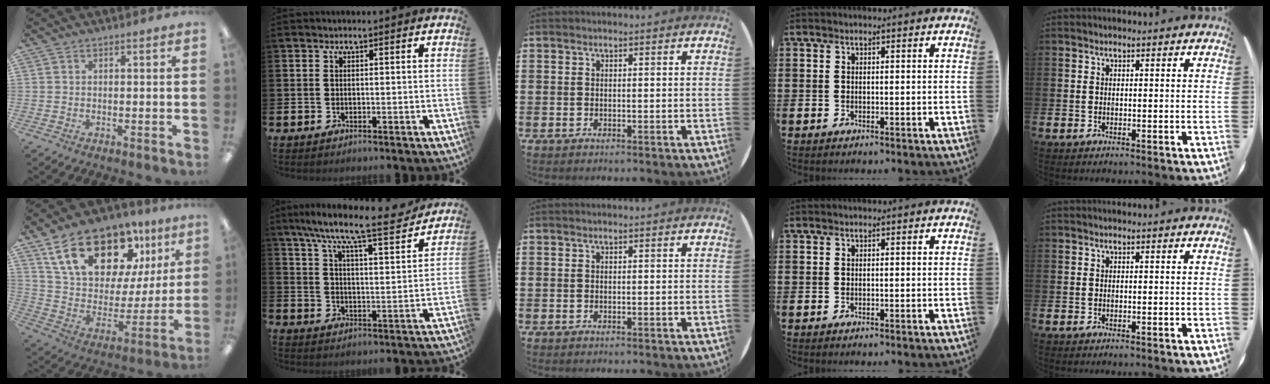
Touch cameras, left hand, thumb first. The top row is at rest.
{"thumb": {"total": 22.4, "force": [14.2, 11.9, 12.7], "torque": [-0.210, -0.076, 0.253]}, "index": {"total": 9.6, "force": [8.6, 0.3, 4.1], "torque": [-0.097, -0.066, 0.139]}}